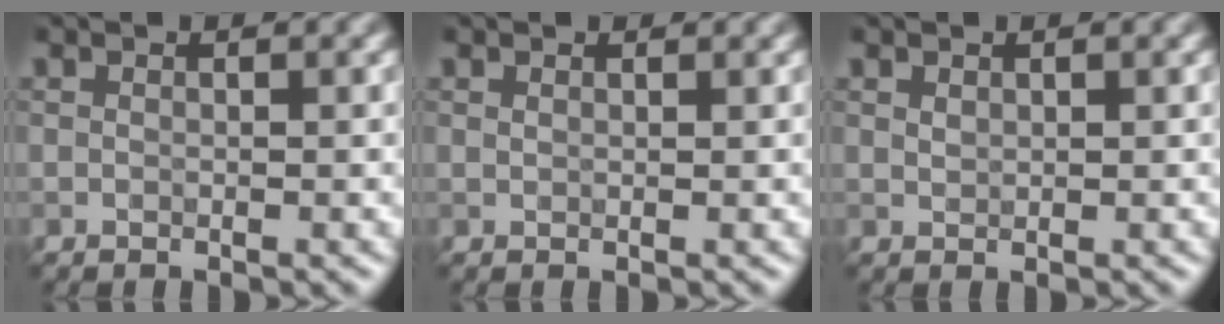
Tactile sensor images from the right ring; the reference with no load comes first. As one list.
[{"total": 0.7, "force": [0.6, 0.3, 0.2], "torque": [-0.006, -0.001, 0.010]}, {"total": 0.6, "force": [0.4, 0.4, 0.3], "torque": [-0.008, -0.001, 0.011]}]